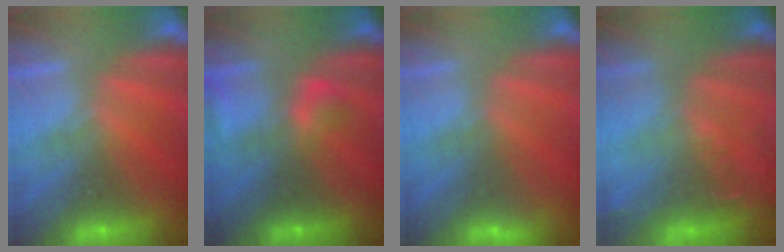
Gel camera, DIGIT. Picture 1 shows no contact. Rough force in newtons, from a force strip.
{"total": 2.3}
{"total": 2.9}
{"total": 2.1}